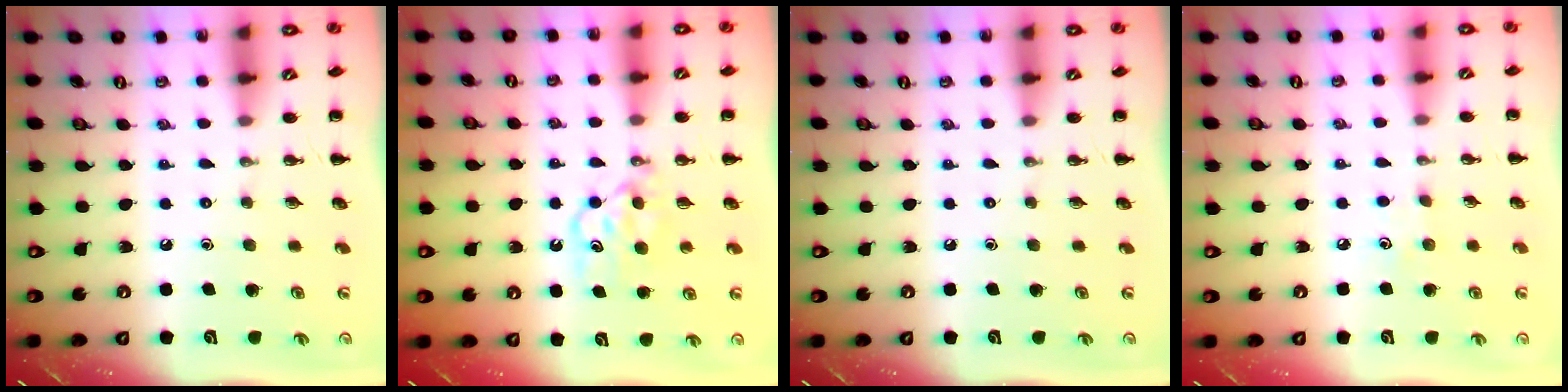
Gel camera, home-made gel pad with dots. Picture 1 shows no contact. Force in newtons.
{"total": 5.9, "press": 5.7, "slide": 1.4}
{"total": 0.0}
{"total": 3.7, "press": 3.5, "slide": 1.2}